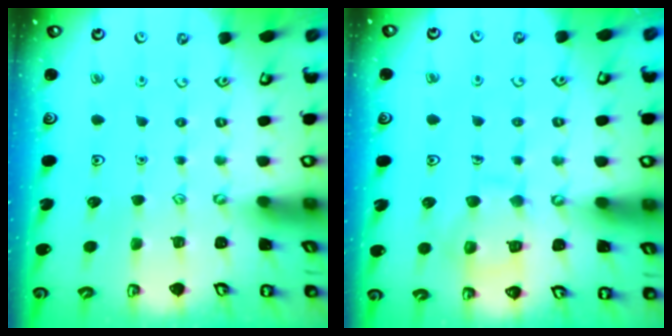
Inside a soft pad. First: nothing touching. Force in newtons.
{"total": 11.0, "press": 11.0, "slide": 0.9}